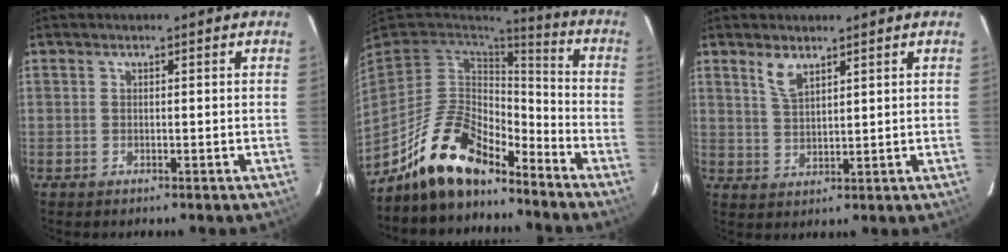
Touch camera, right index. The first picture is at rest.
{"total": 15.7, "force": [-11.9, 6.4, 8.0], "torque": [-0.179, 0.002, -0.212]}
{"total": 4.0, "force": [2.8, 1.5, 2.5], "torque": [-0.050, -0.002, 0.057]}